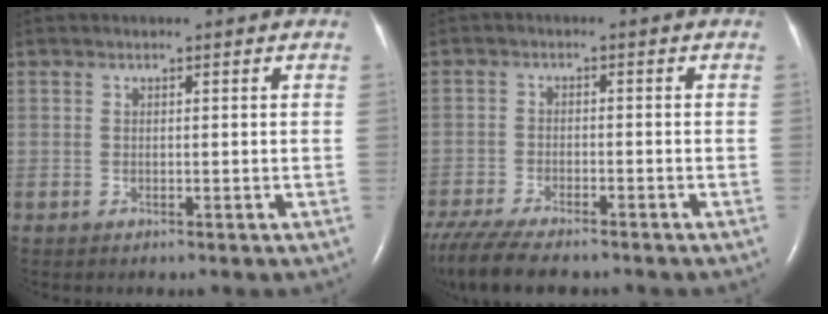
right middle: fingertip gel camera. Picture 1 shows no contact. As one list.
[{"total": 12.6, "force": [-10.4, 2.9, 6.5], "torque": [-0.126, -0.022, -0.168]}]